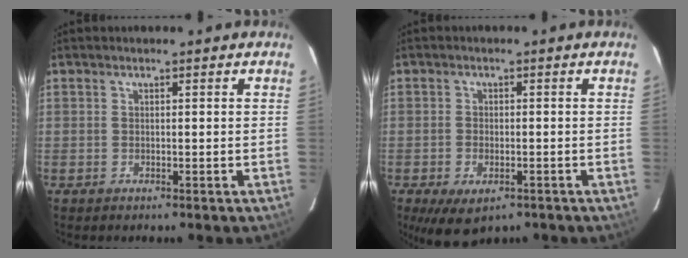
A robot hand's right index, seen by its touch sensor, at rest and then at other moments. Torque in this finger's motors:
{"motor_torque": [0.71, -0.42, 0.20, 0.06]}